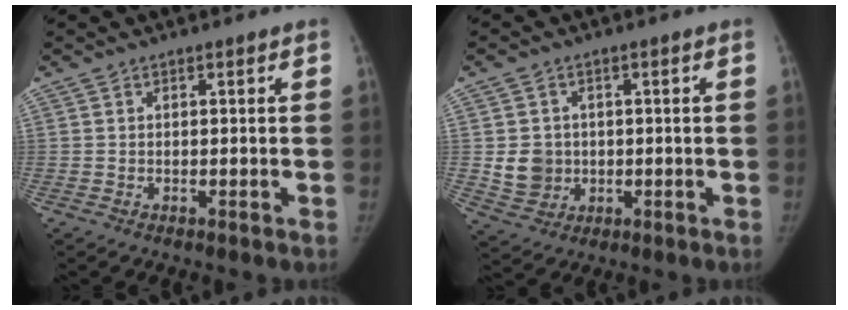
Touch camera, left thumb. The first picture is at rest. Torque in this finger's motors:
{"motor_torque": [-0.03, 0.04, 0.33, -0.26, 0.01]}